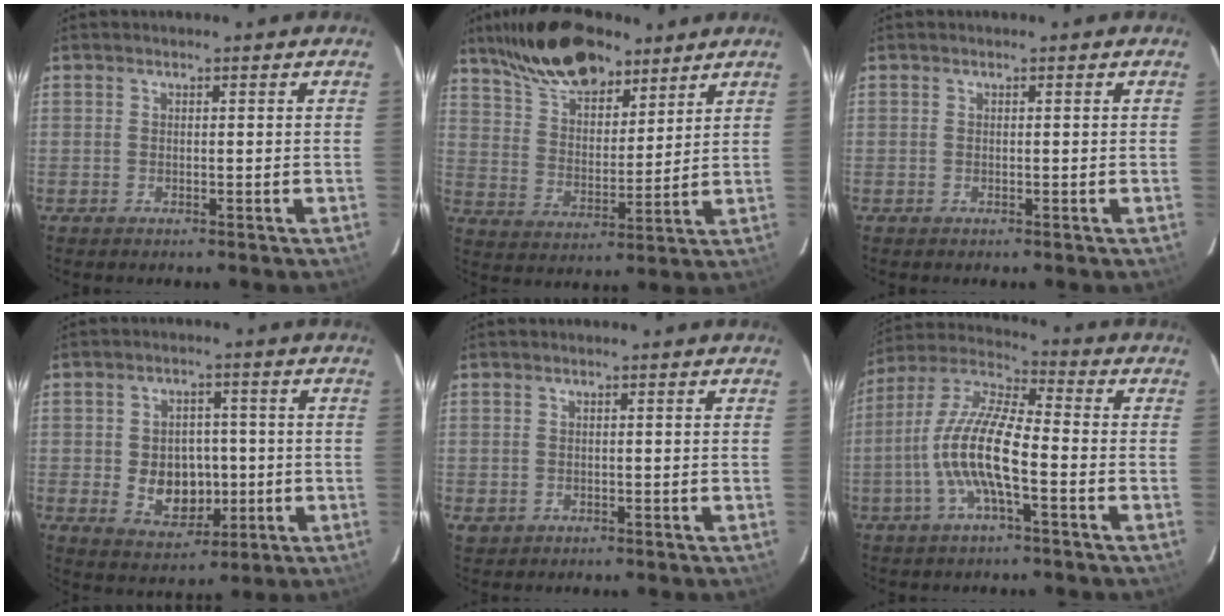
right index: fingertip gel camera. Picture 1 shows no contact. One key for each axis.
{"total": 16.4, "fx": 11.7, "fy": 7.1, "fz": 9.0, "tx": -0.167, "ty": 0.037, "tz": 0.211}
{"total": 0.0}
{"total": 8.9, "fx": -1.2, "fy": 6.9, "fz": 5.4, "tx": -0.113, "ty": 0.004, "tz": 0.000}
{"total": 1.8, "fx": -0.3, "fy": 1.7, "fz": 0.6, "tx": -0.007, "ty": -0.003, "tz": -0.002}
{"total": 13.1, "fx": -3.6, "fy": 3.0, "fz": 12.3, "tx": -0.250, "ty": 0.004, "tz": -0.074}